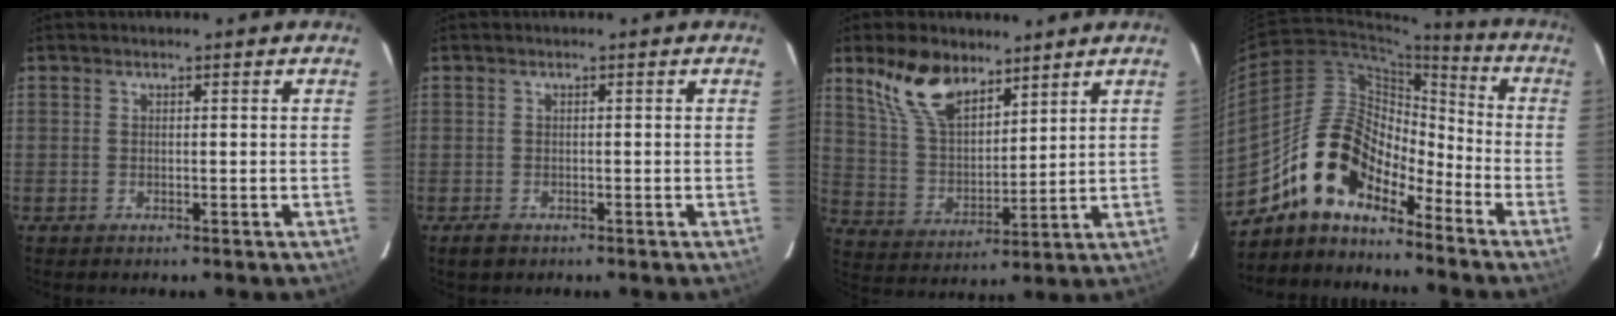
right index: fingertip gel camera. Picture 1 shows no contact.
{"total": 2.1, "force": [-1.2, 1.5, 0.7], "torque": [-0.016, -0.002, -0.020]}
{"total": 12.6, "force": [8.6, 6.1, 6.8], "torque": [-0.135, 0.019, 0.176]}
{"total": 13.5, "force": [-10.5, 5.9, 6.0], "torque": [-0.105, 0.027, -0.200]}